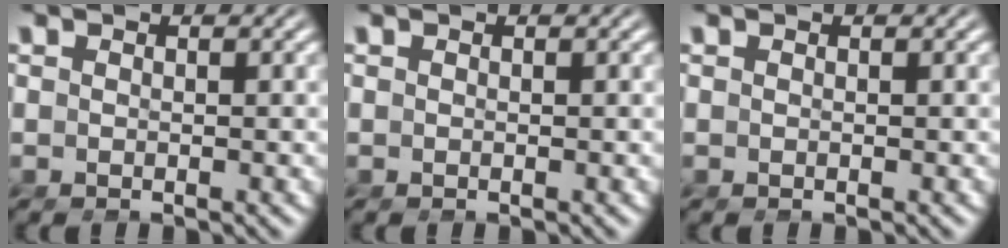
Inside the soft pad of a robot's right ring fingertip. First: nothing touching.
{"total": 0.0}
{"total": 0.0}